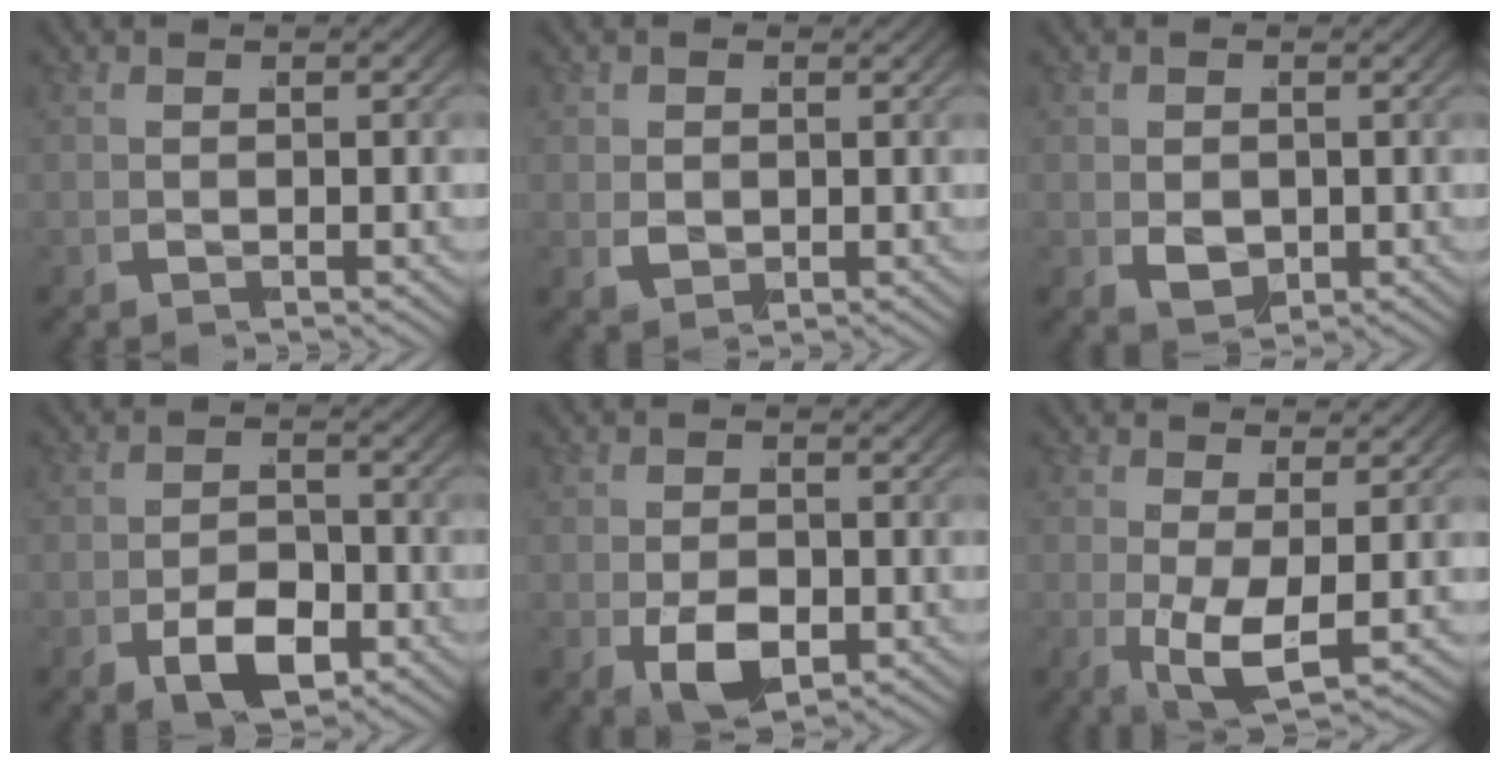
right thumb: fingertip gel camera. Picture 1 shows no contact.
{"total": 2.1, "force": [0.3, 1.8, 1.0], "torque": [-0.024, -0.020, 0.012]}
{"total": 3.0, "force": [-0.3, 2.4, 1.7], "torque": [-0.037, -0.026, 0.001]}
{"total": 4.6, "force": [-2.6, 2.8, 2.6], "torque": [-0.040, -0.022, -0.044]}
{"total": 4.7, "force": [-1.8, 3.2, 2.9], "torque": [-0.068, -0.039, -0.019]}
{"total": 4.3, "force": [-0.7, 2.2, 3.7], "torque": [-0.070, -0.029, -0.007]}